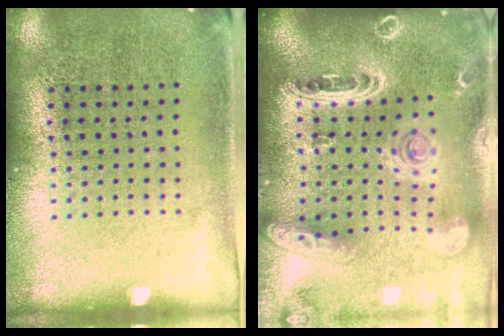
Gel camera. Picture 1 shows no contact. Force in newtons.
{"total": 3.1, "press": 2.5, "slide": 1.8}